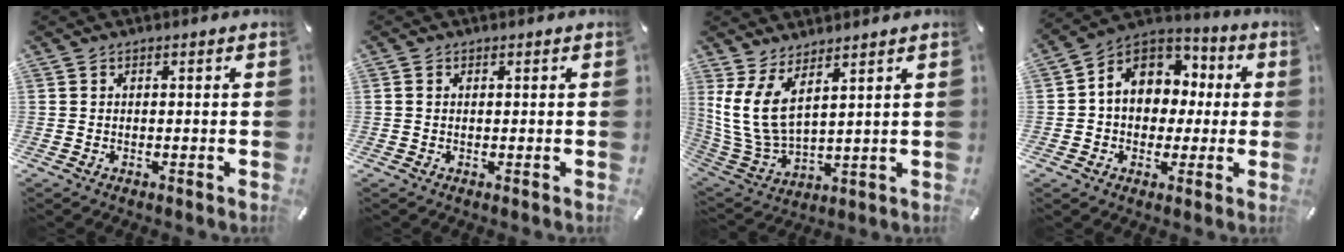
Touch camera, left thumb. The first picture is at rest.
{"total": 0.6, "force": [0.0, 0.5, 0.3], "torque": [-0.006, 0.005, -0.001]}
{"total": 9.6, "force": [4.8, 4.5, 7.0], "torque": [-0.180, -0.034, 0.092]}
{"total": 11.5, "force": [1.8, 10.1, 5.2], "torque": [-0.115, -0.002, 0.035]}